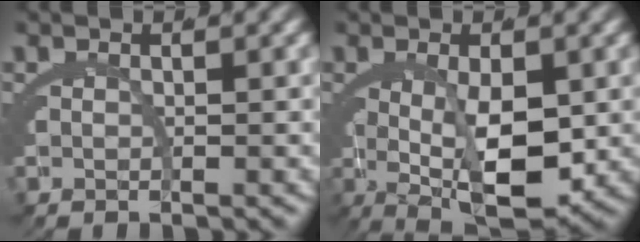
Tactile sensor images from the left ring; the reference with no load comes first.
{"total": 8.0, "force": [-1.8, 2.9, 7.2], "torque": [-0.113, -0.036, -0.007]}